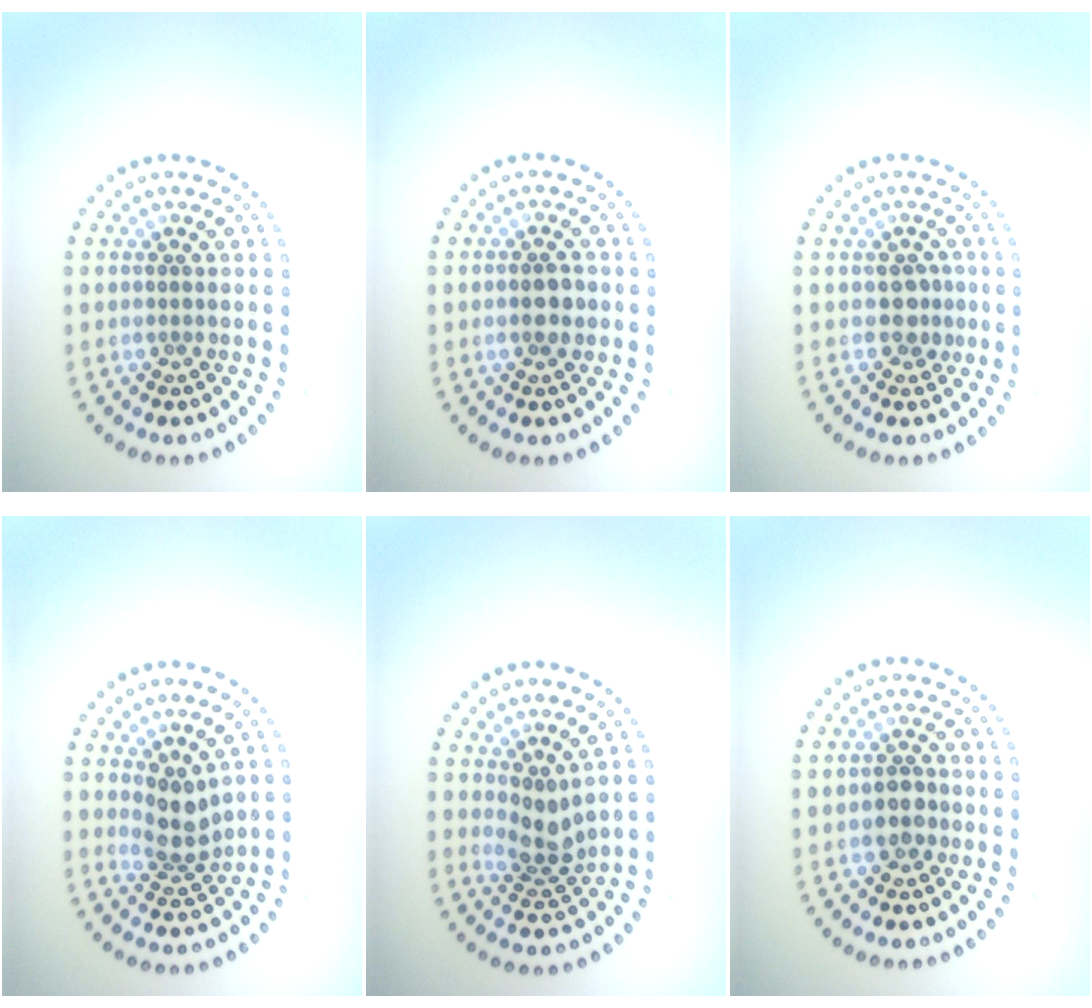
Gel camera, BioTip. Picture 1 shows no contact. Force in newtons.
{"total": 1.8, "press": 1.8, "slide": 0.3}
{"total": 1.5, "press": 1.3, "slide": 0.8}
{"total": 2.8, "press": 2.2, "slide": 1.8}
{"total": 2.7, "press": 2.0, "slide": 1.8}
{"total": 1.8, "press": 1.7, "slide": 0.4}